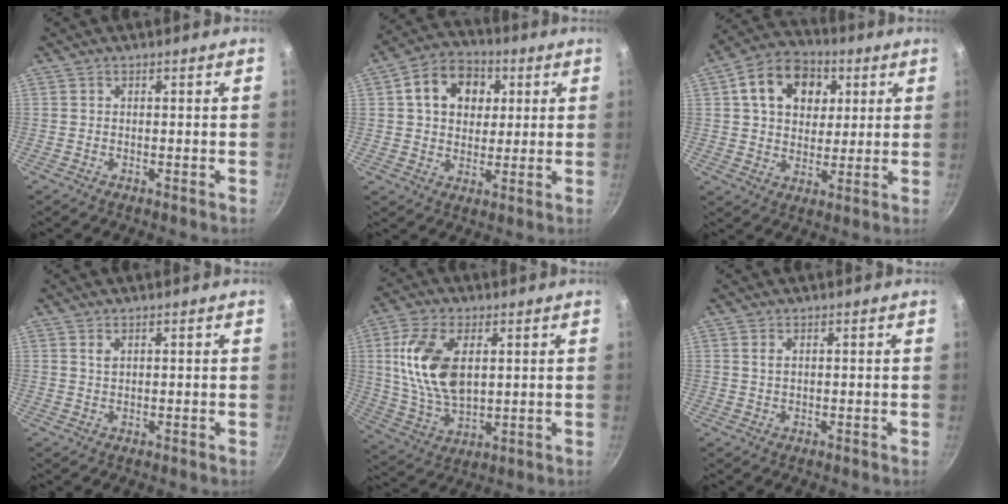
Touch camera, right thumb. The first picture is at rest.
{"total": 12.2, "force": [3.4, 9.4, 7.0], "torque": [-0.087, 0.011, 0.044]}
{"total": 14.5, "force": [4.7, 10.8, 8.5], "torque": [-0.111, 0.008, 0.066]}
{"total": 1.1, "force": [0.6, 0.5, 0.7], "torque": [-0.013, -0.002, 0.013]}
{"total": 14.8, "force": [3.2, 8.3, 11.8], "torque": [-0.217, -0.013, 0.068]}
{"total": 1.1, "force": [0.5, 0.6, 0.9], "torque": [-0.018, 0.001, 0.009]}